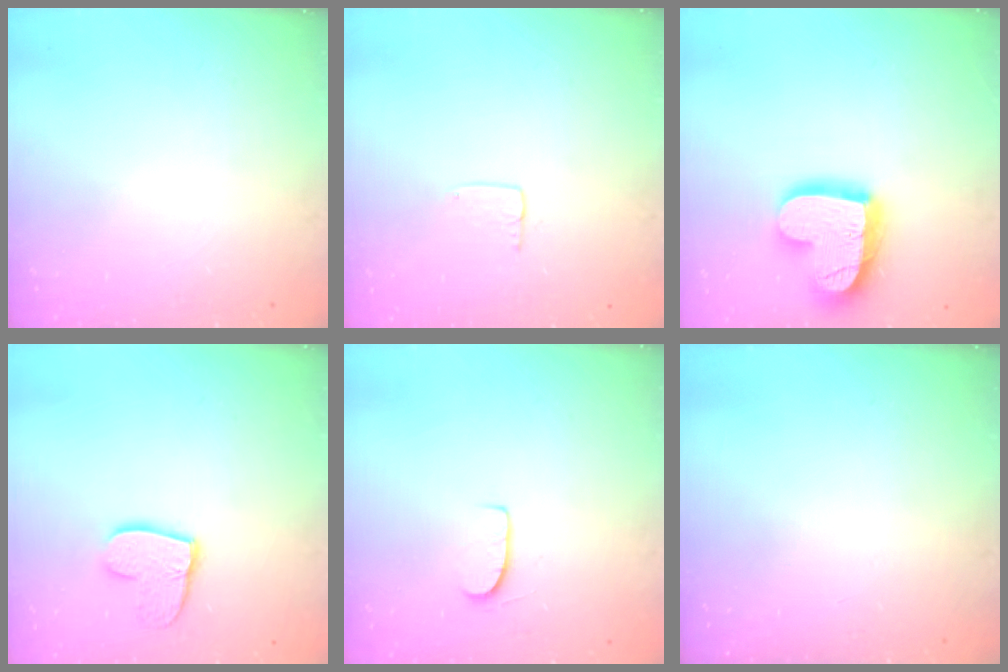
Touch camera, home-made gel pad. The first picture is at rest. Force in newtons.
{"total": 3.6, "press": 3.6, "slide": 0.2}
{"total": 17.8, "press": 17.8, "slide": 1.4}
{"total": 10.9, "press": 10.8, "slide": 0.9}
{"total": 6.1, "press": 6.1, "slide": 0.5}
{"total": 0.0}